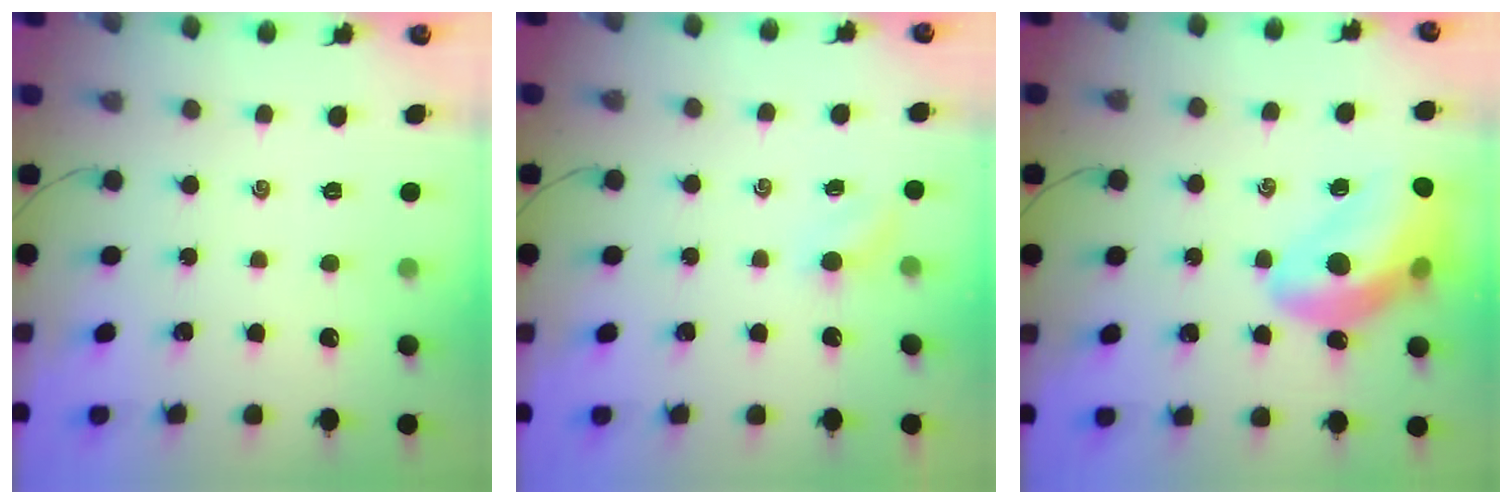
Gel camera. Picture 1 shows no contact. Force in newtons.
{"total": 2.6, "press": 2.4, "slide": 0.8}
{"total": 17.1, "press": 16.4, "slide": 4.6}